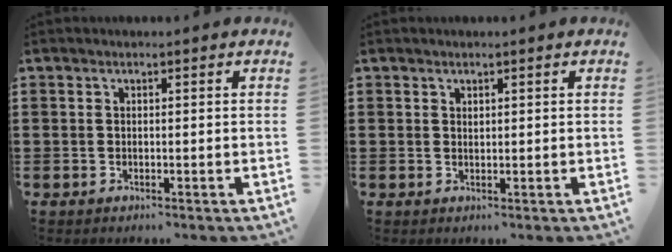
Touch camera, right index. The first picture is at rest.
{"total": 0.6, "force": [0.5, 0.3, 0.1], "torque": [-0.003, 0.002, 0.009]}